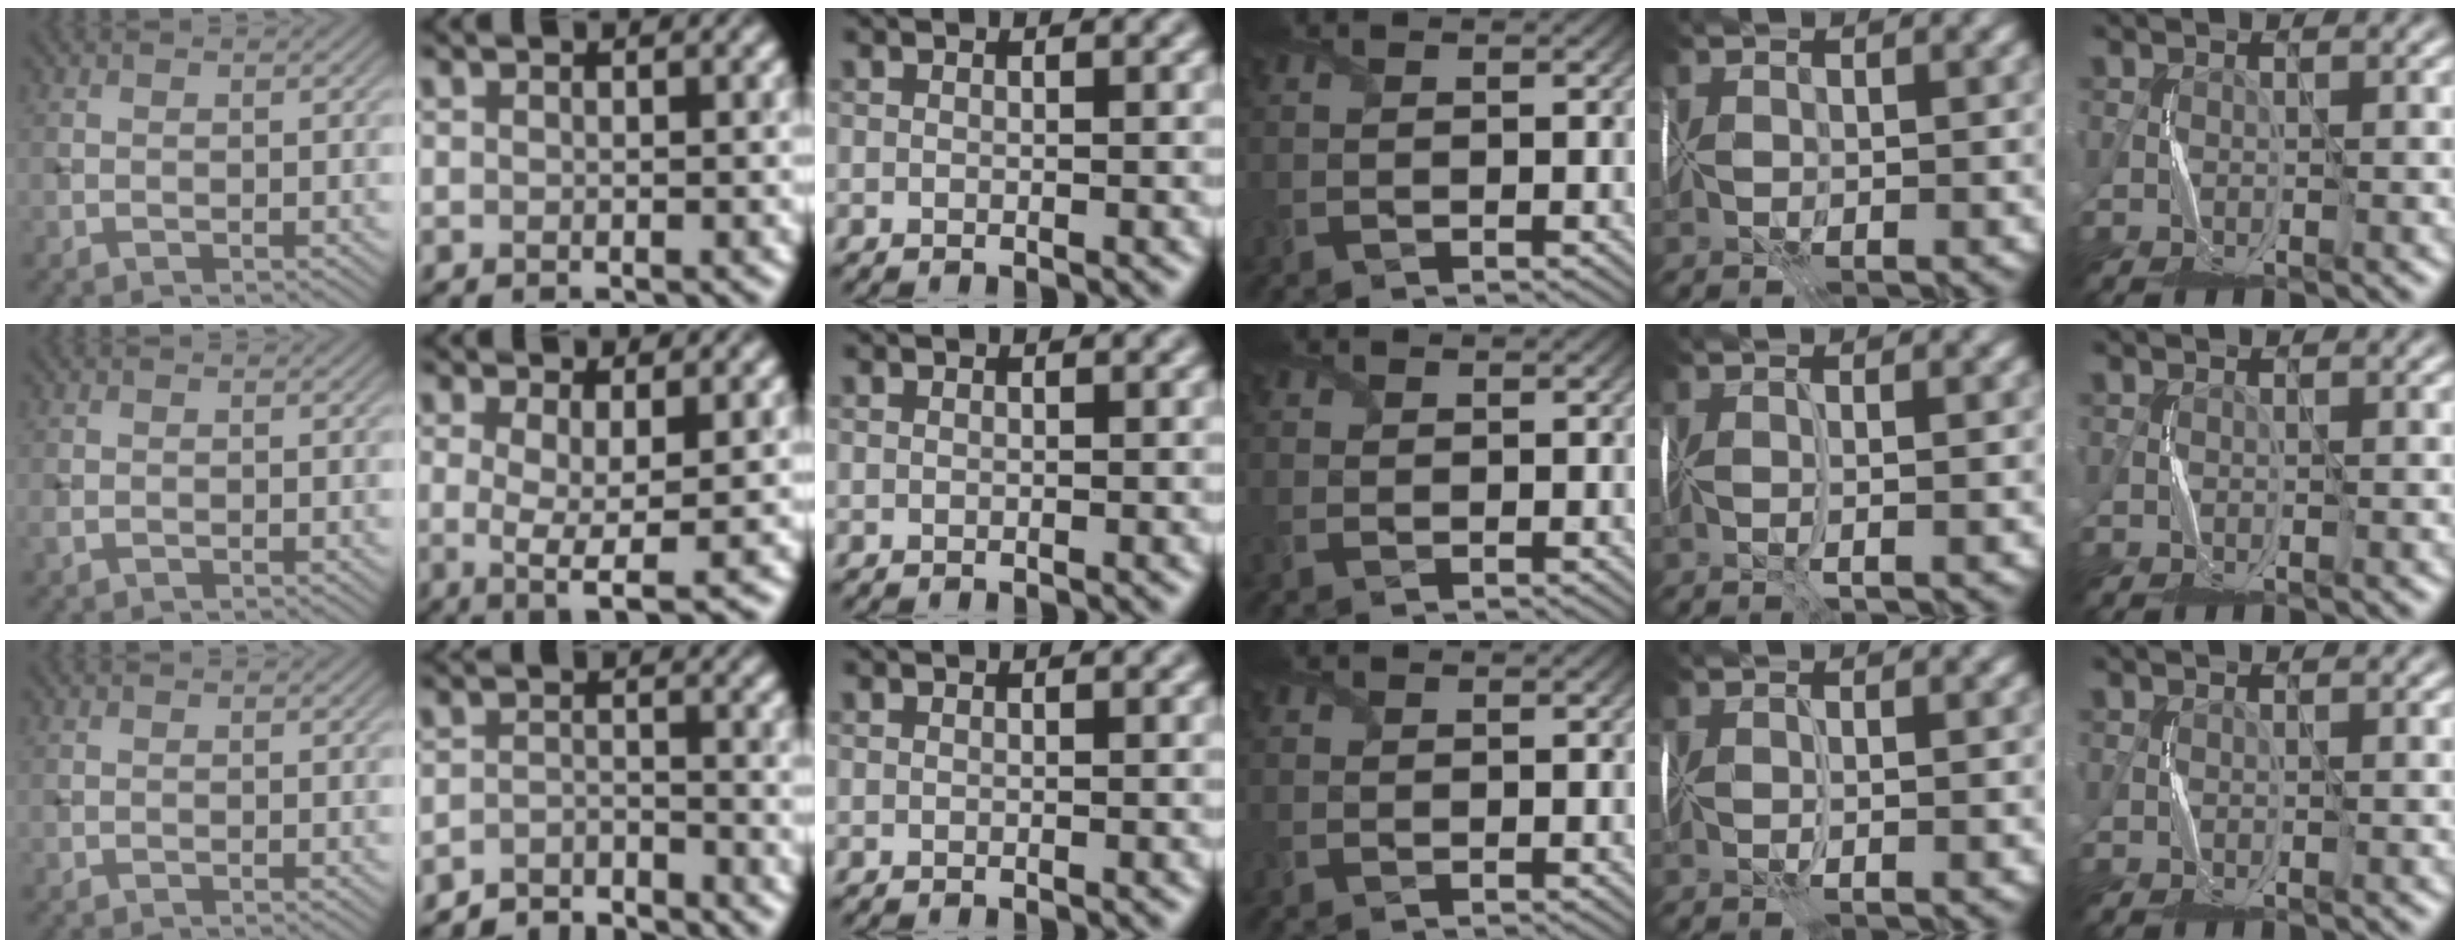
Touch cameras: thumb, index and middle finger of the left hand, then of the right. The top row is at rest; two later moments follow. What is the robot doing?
{"motion": "fold", "object": "wrapping paper"}